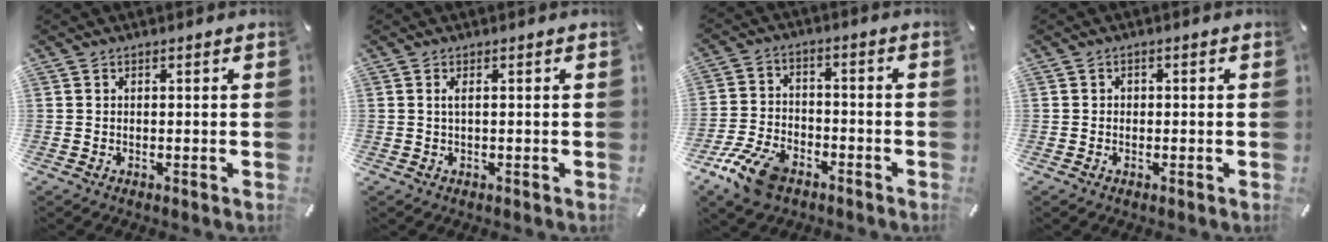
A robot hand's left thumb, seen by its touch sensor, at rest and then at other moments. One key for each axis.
{"total": 1.7, "fx": 0.1, "fy": 0.3, "fz": 1.7, "tx": -0.032, "ty": -0.002, "tz": 0.001}
{"total": 10.9, "fx": -7.0, "fy": 6.2, "fz": 5.7, "tx": -0.109, "ty": 0.040, "tz": -0.126}
{"total": 1.1, "fx": -0.5, "fy": 1.0, "fz": 0.2, "tx": -0.004, "ty": 0.005, "tz": -0.013}